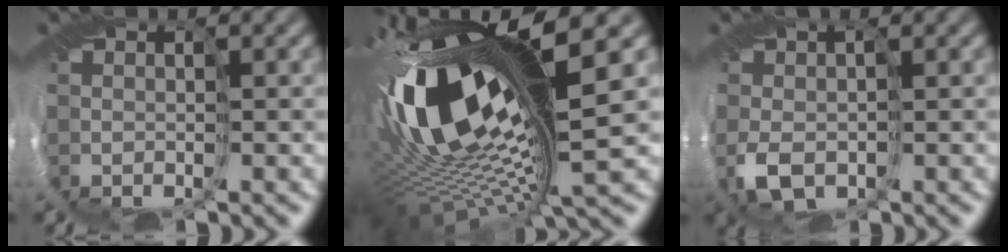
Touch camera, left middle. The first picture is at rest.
{"total": 17.5, "force": [0.6, 6.7, 16.1], "torque": [-0.298, -0.024, 0.021]}
{"total": 3.2, "force": [-0.7, 2.0, 2.4], "torque": [-0.061, 0.001, -0.012]}